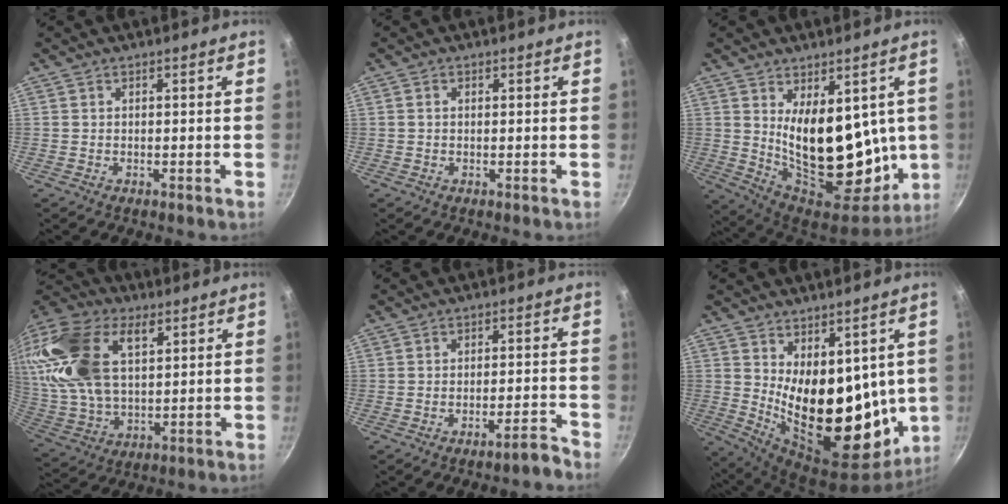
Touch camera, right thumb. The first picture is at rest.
{"total": 0.6, "force": [0.1, 0.4, 0.5], "torque": [-0.007, 0.003, 0.001]}
{"total": 21.1, "force": [2.7, 11.3, 17.5], "torque": [-0.211, -0.069, 0.071]}
{"total": 24.1, "force": [8.5, 14.1, 17.6], "torque": [-0.359, -0.003, 0.160]}
{"total": 3.7, "force": [-3.2, 0.1, 1.8], "torque": [-0.018, 0.035, -0.041]}
{"total": 20.5, "force": [3.2, 11.5, 16.7], "torque": [-0.204, -0.070, 0.076]}